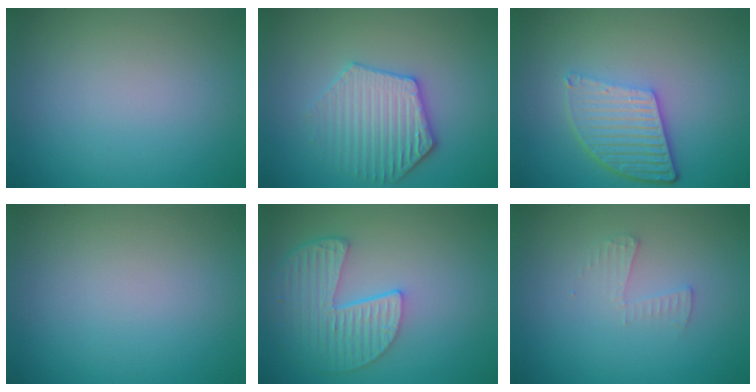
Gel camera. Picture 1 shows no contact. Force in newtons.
{"total": 3.9, "press": 3.7, "slide": 1.2}
{"total": 5.4, "press": 3.9, "slide": 3.7}
{"total": 0.0}
{"total": 5.3, "press": 4.2, "slide": 3.2}
{"total": 1.4, "press": 1.4, "slide": 0.1}